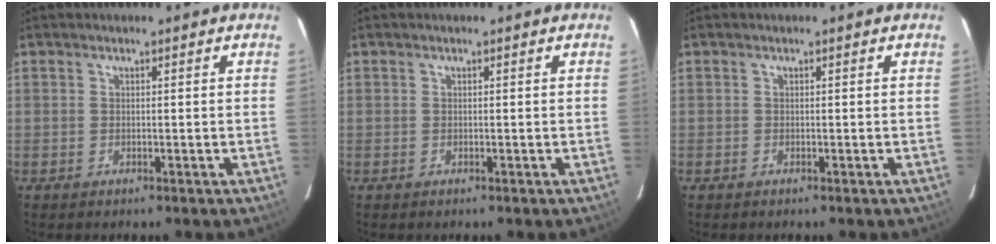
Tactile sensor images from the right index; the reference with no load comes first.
{"total": 0.0}
{"total": 0.0}